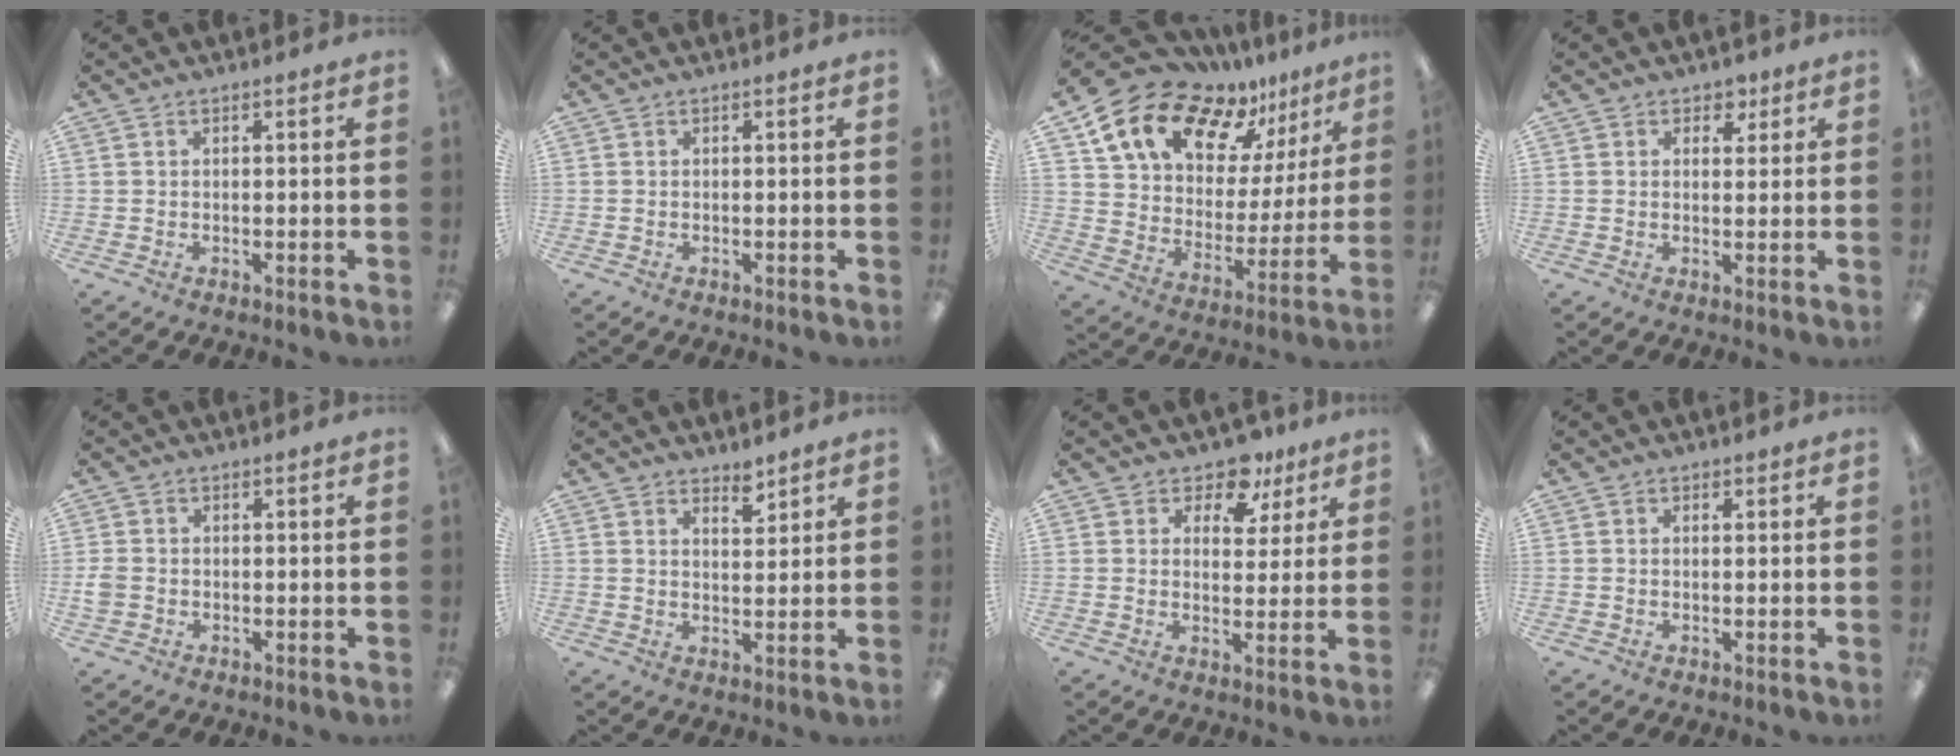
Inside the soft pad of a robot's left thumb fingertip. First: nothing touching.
{"total": 0.0}
{"total": 16.7, "force": [12.7, 8.2, 6.9], "torque": [-0.152, -0.085, 0.232]}
{"total": 3.4, "force": [2.2, 2.5, 0.9], "torque": [0.001, -0.005, 0.035]}
{"total": 2.6, "force": [-0.4, 2.3, 1.2], "torque": [-0.010, 0.002, -0.008]}
{"total": 3.9, "force": [3.5, 1.4, 1.1], "torque": [-0.002, -0.027, 0.060]}
{"total": 8.3, "force": [6.2, 4.7, 2.9], "torque": [-0.042, -0.037, 0.110]}
{"total": 0.8, "force": [0.6, 0.6, 0.1], "torque": [0.007, -0.002, 0.009]}